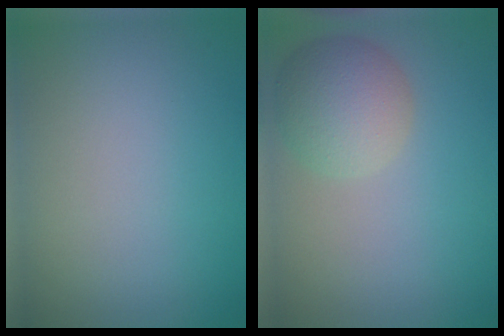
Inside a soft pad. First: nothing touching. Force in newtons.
{"total": 4.4, "press": 4.4, "slide": 0.2}